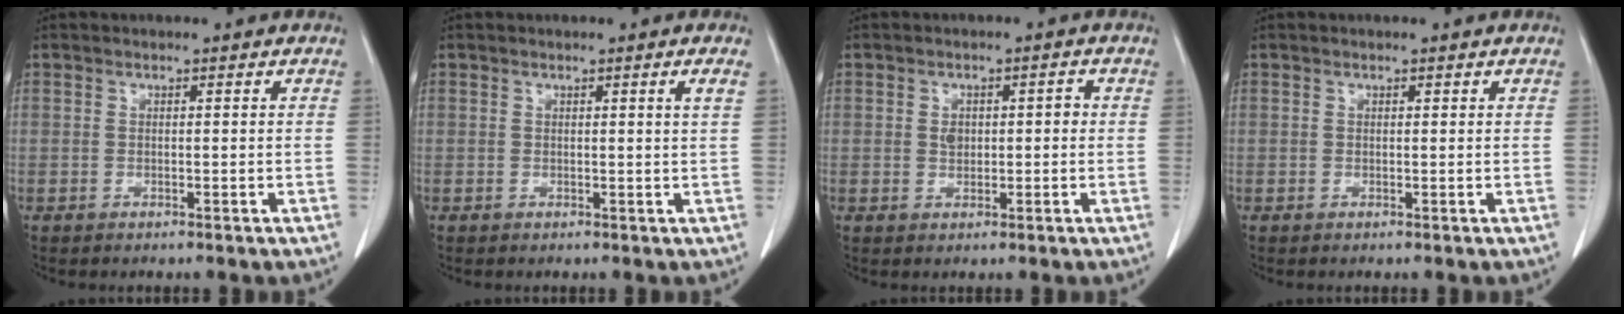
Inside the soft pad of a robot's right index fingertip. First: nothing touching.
{"total": 1.0, "force": [0.4, -0.4, 0.8], "torque": [-0.018, -0.005, 0.009]}
{"total": 2.8, "force": [0.1, 1.9, 2.1], "torque": [-0.031, 0.012, 0.006]}
{"total": 0.0}